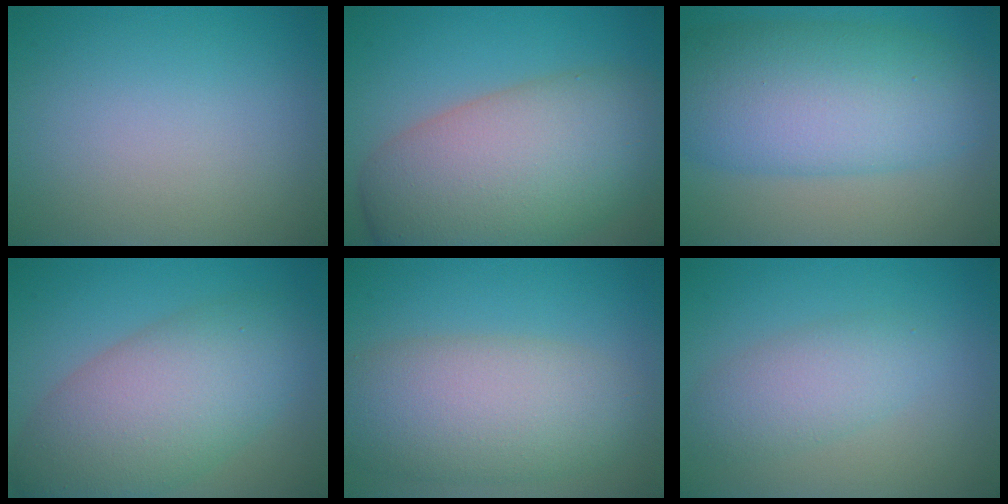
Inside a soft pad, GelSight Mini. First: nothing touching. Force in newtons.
{"total": 12.2, "press": 12.1, "slide": 0.6}
{"total": 10.2, "press": 10.2, "slide": 0.4}
{"total": 8.9, "press": 8.9, "slide": 0.5}
{"total": 7.9, "press": 7.8, "slide": 0.3}
{"total": 3.3, "press": 3.3, "slide": 0.0}